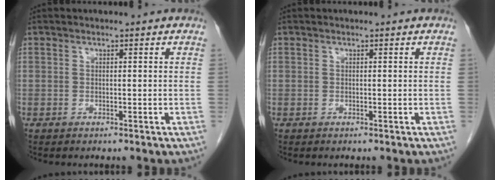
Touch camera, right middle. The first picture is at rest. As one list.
[{"total": 0.0}]